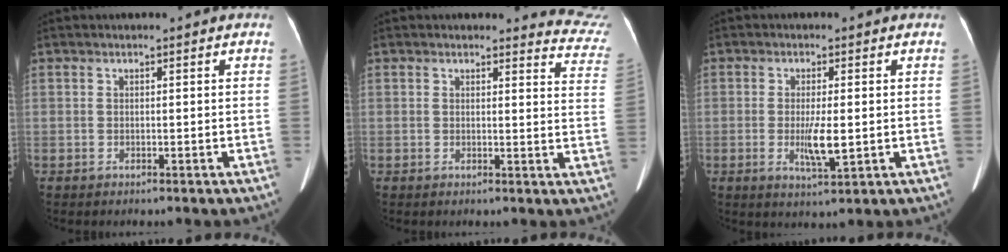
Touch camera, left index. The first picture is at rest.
{"total": 7.9, "force": [7.8, 1.2, -0.5], "torque": [0.037, -0.078, 0.039]}
{"total": 4.7, "force": [-0.7, 0.8, 4.5], "torque": [-0.092, -0.011, -0.009]}